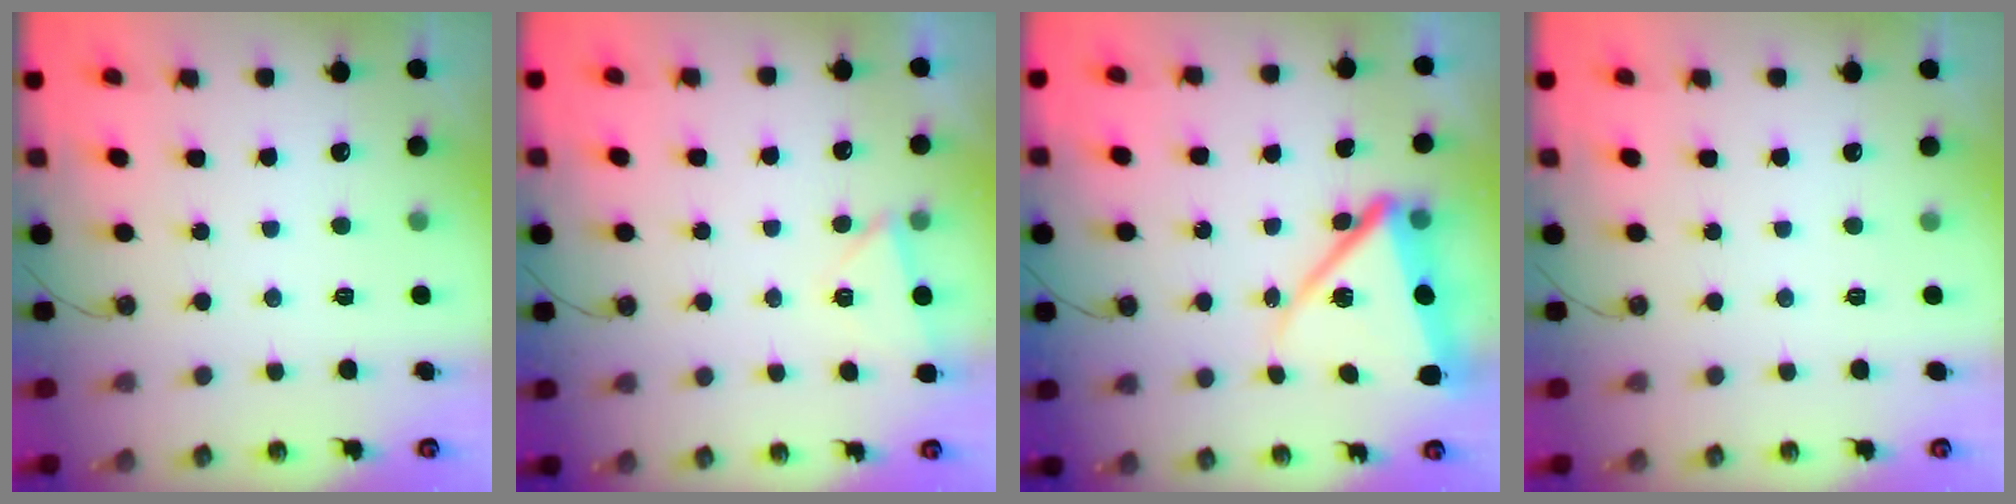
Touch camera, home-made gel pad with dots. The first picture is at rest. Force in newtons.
{"total": 2.4, "press": 2.0, "slide": 1.2}
{"total": 12.9, "press": 12.8, "slide": 1.8}
{"total": 1.3, "press": 0.5, "slide": 1.2}